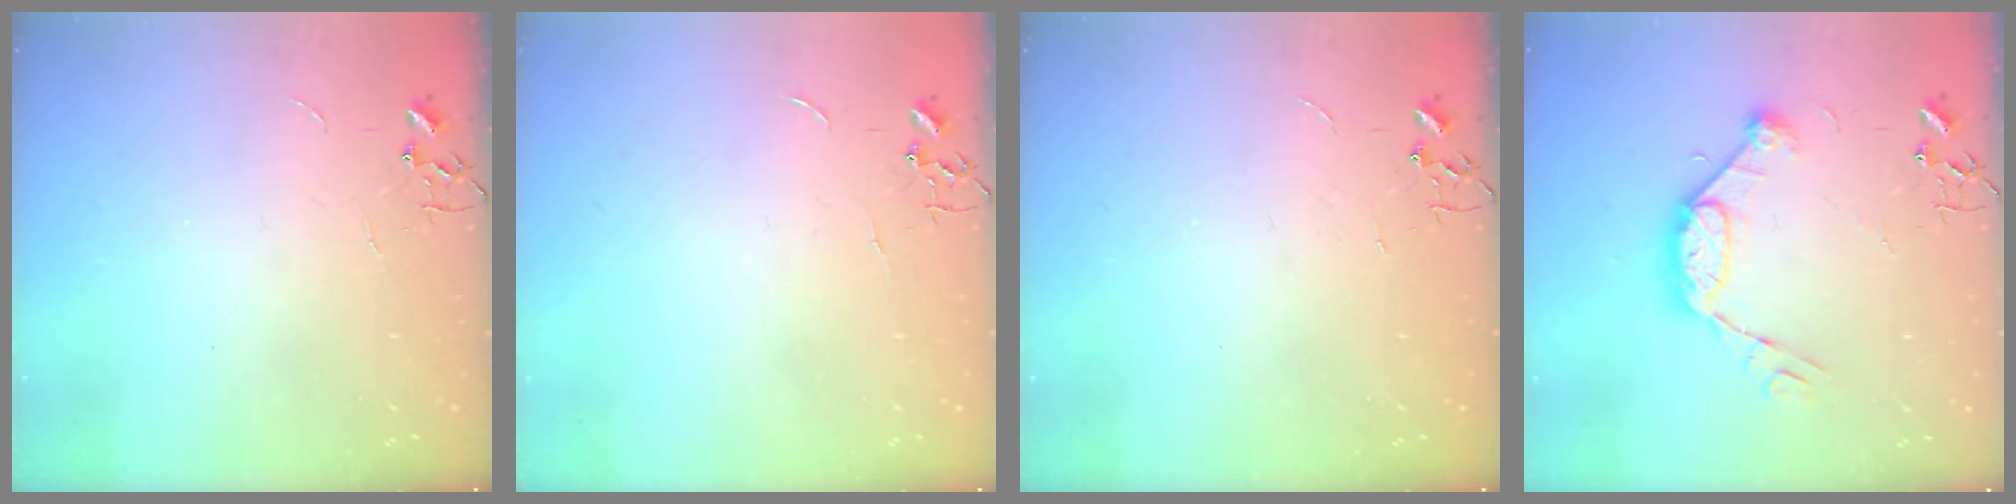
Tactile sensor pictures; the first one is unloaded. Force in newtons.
{"total": 0.0}
{"total": 0.0}
{"total": 12.1, "press": 12.1, "slide": 1.2}